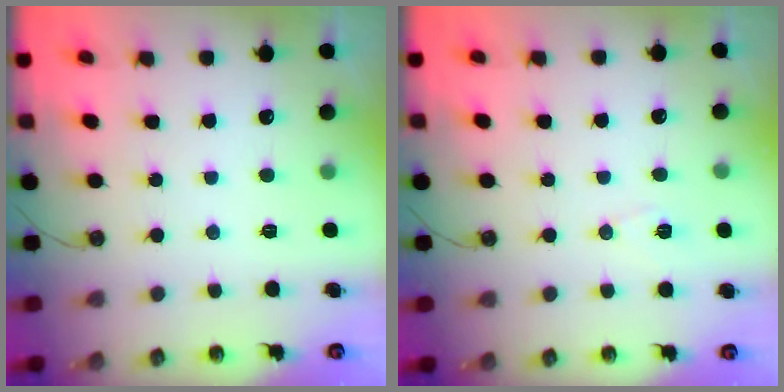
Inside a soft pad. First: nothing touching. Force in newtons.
{"total": 6.0, "press": 4.8, "slide": 3.6}